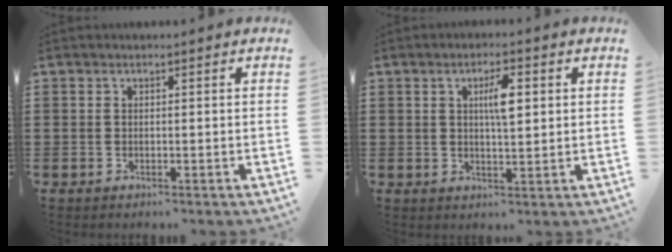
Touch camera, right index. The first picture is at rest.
{"total": 4.7, "force": [1.2, 1.4, 4.4], "torque": [-0.072, 0.004, 0.012]}